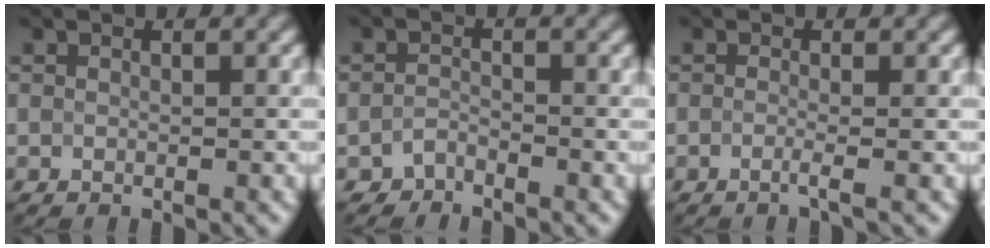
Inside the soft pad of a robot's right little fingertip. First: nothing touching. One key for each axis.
{"total": 1.9, "fx": -1.7, "fy": -0.2, "fz": -0.9, "tx": 0.009, "ty": 0.003, "tz": -0.028}
{"total": 1.2, "fx": -1.0, "fy": 0.1, "fz": 0.6, "tx": -0.005, "ty": -0.009, "tz": -0.021}